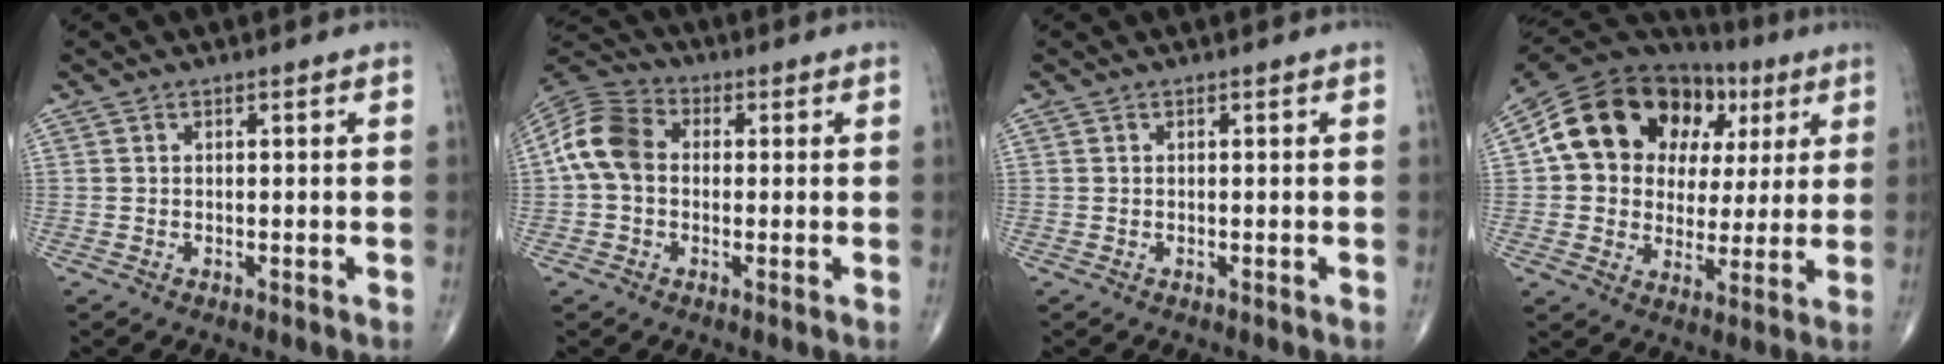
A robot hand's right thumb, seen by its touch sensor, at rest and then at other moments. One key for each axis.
{"total": 9.7, "fx": 0.2, "fy": 7.3, "fz": 6.4, "tx": -0.123, "ty": 0.029, "tz": -0.010}
{"total": 0.0}
{"total": 21.9, "fx": 6.4, "fy": 16.4, "fz": 13.0, "tx": -0.180, "ty": 0.034, "tz": 0.110}